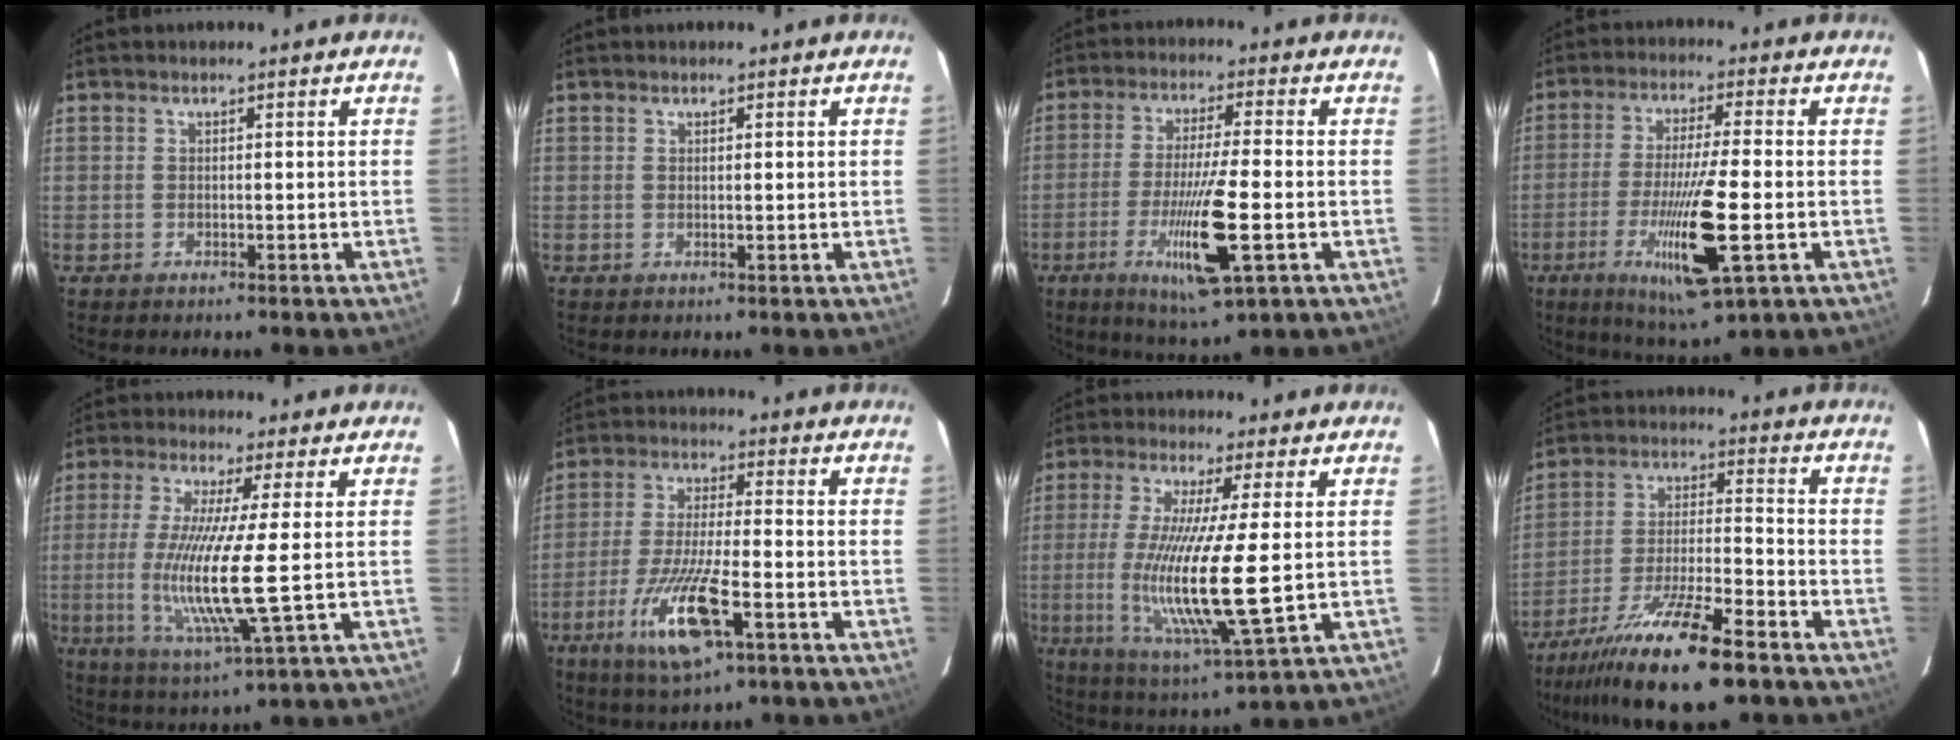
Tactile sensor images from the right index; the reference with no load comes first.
{"total": 0.5, "force": [0.3, 0.0, 0.4], "torque": [-0.010, 0.002, 0.006]}
{"total": 11.9, "force": [-3.7, 0.4, 11.3], "torque": [-0.208, -0.024, -0.064]}
{"total": 13.2, "force": [-4.0, 0.5, 12.6], "torque": [-0.233, -0.028, -0.069]}
{"total": 12.2, "force": [-0.9, -0.4, 12.2], "torque": [-0.253, -0.029, -0.023]}
{"total": 12.2, "force": [-5.4, 1.8, 10.8], "torque": [-0.214, -0.023, -0.094]}
{"total": 14.7, "force": [-0.9, 0.4, 14.7], "torque": [-0.294, -0.031, -0.019]}
{"total": 15.5, "force": [-10.6, 1.5, 11.2], "torque": [-0.207, -0.034, -0.188]}